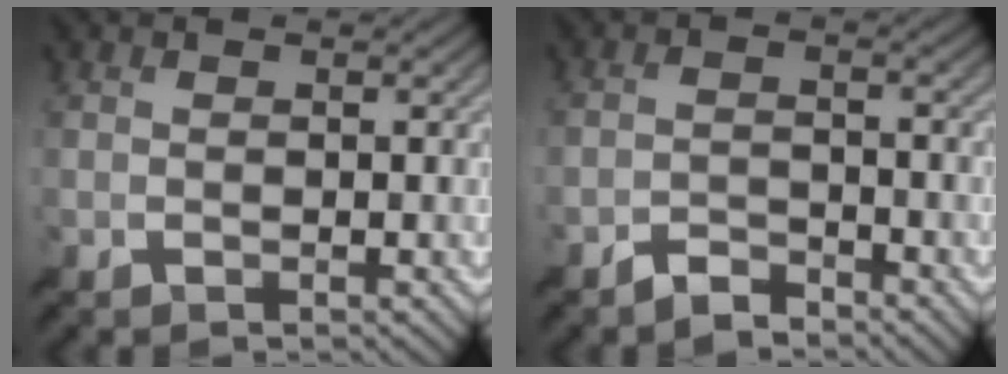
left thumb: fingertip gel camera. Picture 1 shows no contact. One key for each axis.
{"total": 2.8, "fx": -2.6, "fy": 0.7, "fz": 0.8, "tx": -0.010, "ty": 0.001, "tz": -0.056}